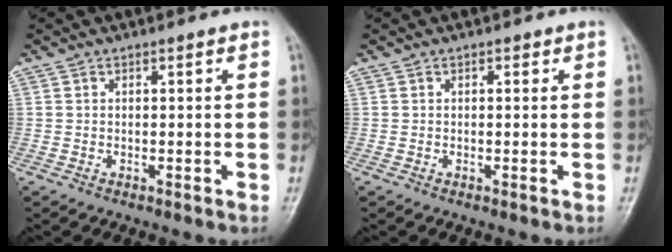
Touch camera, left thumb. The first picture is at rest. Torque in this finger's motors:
{"motor_torque": [0.03, -0.02, -0.21, -0.37, -0.03]}